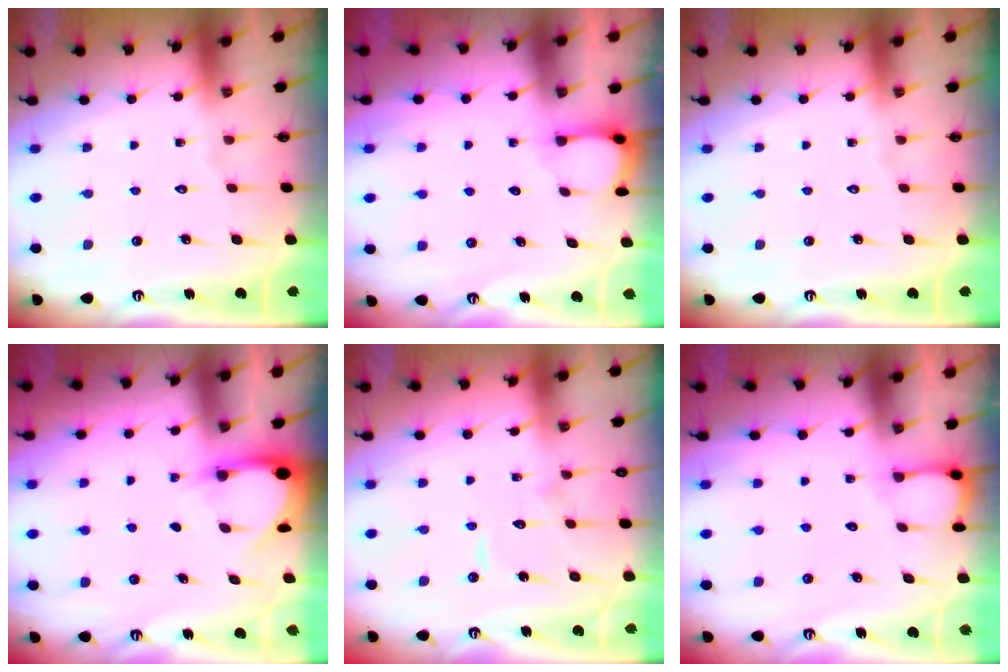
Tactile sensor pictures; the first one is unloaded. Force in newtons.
{"total": 2.1, "press": 2.1, "slide": 0.3}
{"total": 0.0}
{"total": 4.0, "press": 4.0, "slide": 0.2}
{"total": 7.3, "press": 7.3, "slide": 0.7}
{"total": 2.7, "press": 2.7, "slide": 0.3}